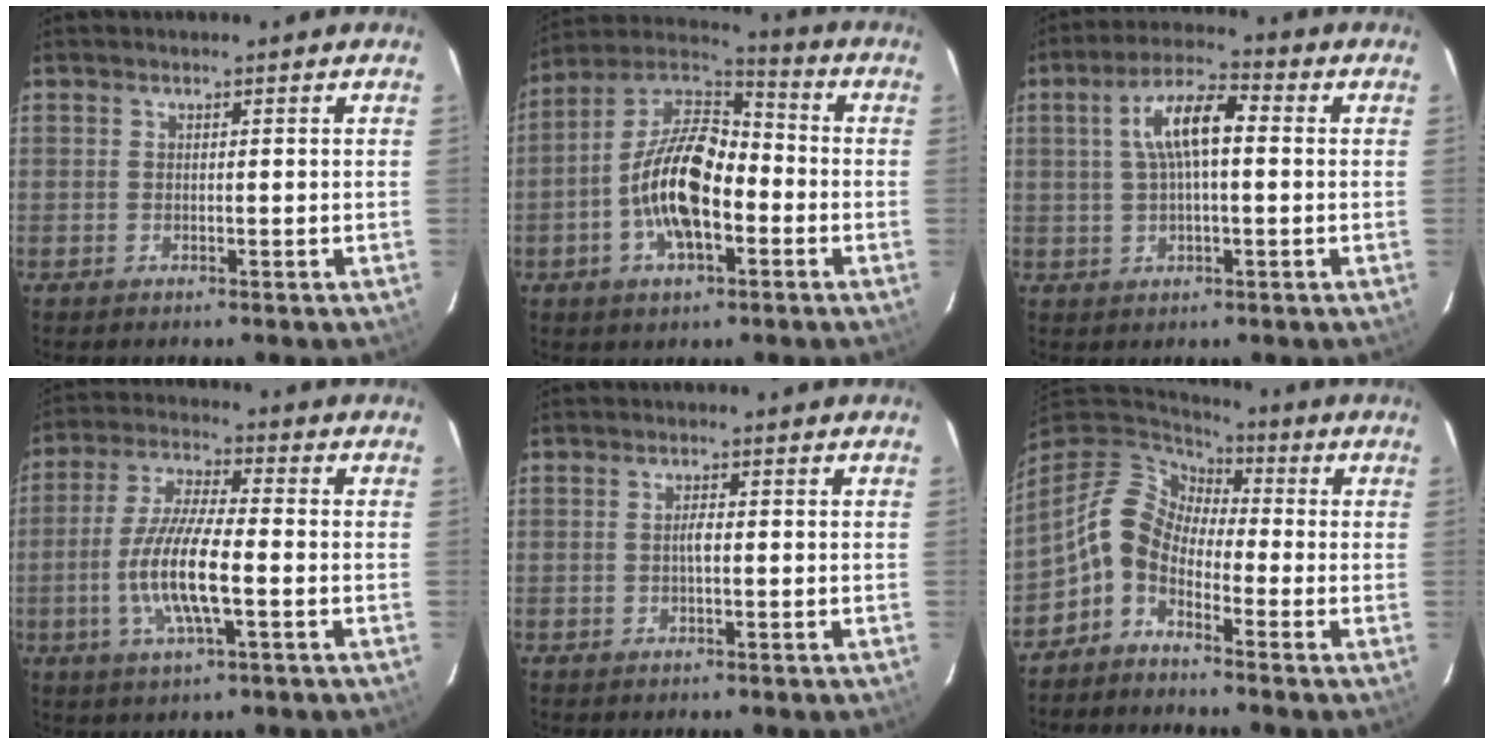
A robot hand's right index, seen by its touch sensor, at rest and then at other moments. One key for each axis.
{"total": 15.2, "fx": -4.3, "fy": 7.1, "fz": 12.7, "tx": -0.250, "ty": 0.009, "tz": -0.085}
{"total": 8.8, "fx": 1.2, "fy": 3.0, "fz": 8.2, "tx": -0.154, "ty": 0.021, "tz": 0.022}
{"total": 11.7, "fx": -3.0, "fy": 2.3, "fz": 11.1, "tx": -0.226, "ty": -0.003, "tz": -0.061}
{"total": 1.5, "fx": -0.2, "fy": 0.4, "fz": 1.4, "tx": -0.026, "ty": 0.003, "tz": -0.005}
{"total": 8.9, "fx": -3.4, "fy": 6.0, "fz": 5.6, "tx": -0.107, "ty": 0.018, "tz": -0.086}